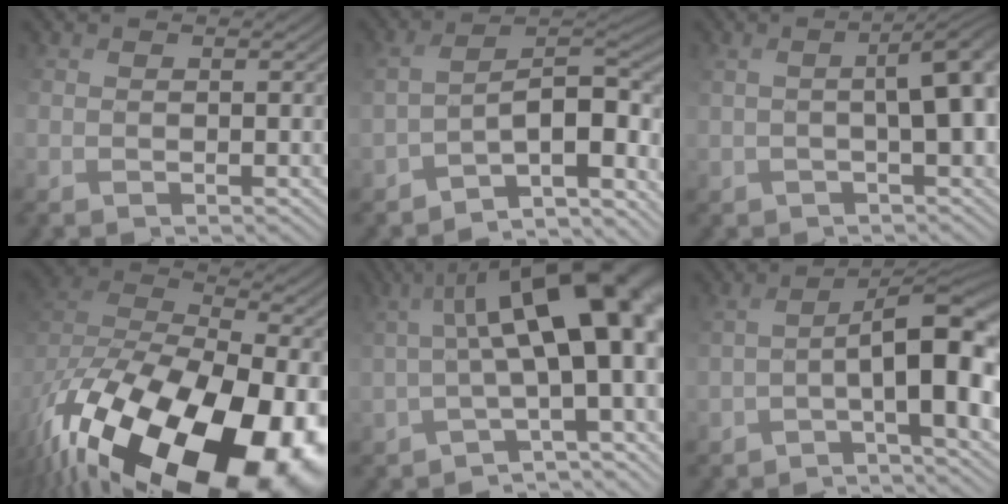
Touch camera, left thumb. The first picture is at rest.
{"total": 9.7, "force": [-7.3, 2.8, 5.7], "torque": [-0.084, 0.019, -0.108]}
{"total": 5.0, "force": [0.2, 1.4, 4.8], "torque": [-0.043, 0.011, 0.007]}
{"total": 20.0, "force": [-10.5, 10.9, 13.1], "torque": [-0.265, -0.048, -0.136]}
{"total": 13.9, "force": [0.0, 4.6, 13.2], "torque": [-0.158, 0.032, 0.015]}
{"total": 10.0, "force": [-2.4, 2.5, 9.3], "torque": [-0.130, 0.013, -0.026]}